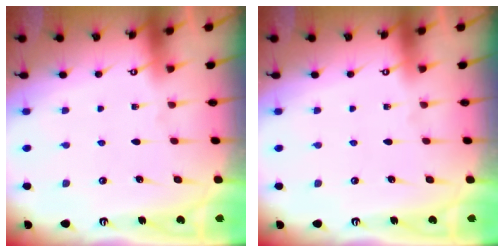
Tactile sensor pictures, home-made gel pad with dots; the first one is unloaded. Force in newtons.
{"total": 0.0}